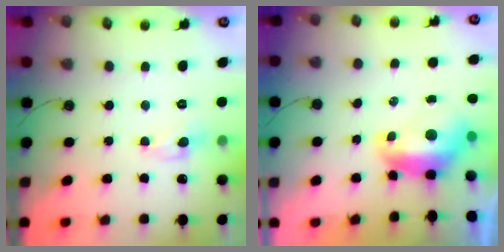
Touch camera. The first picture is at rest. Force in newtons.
{"total": 2.2, "press": 2.0, "slide": 0.9}